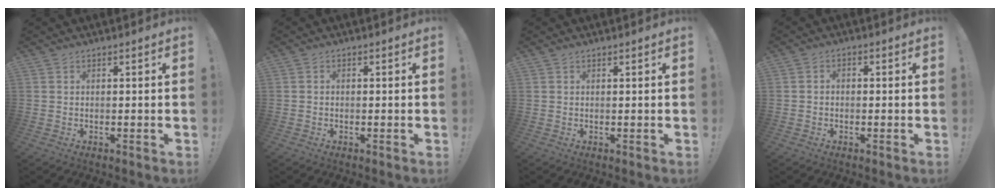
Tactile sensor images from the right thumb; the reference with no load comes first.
{"total": 0.6, "force": [-0.4, 0.4, 0.3], "torque": [-0.004, 0.002, -0.008]}
{"total": 0.0}
{"total": 1.6, "force": [-1.1, 0.9, 0.7], "torque": [-0.010, 0.008, -0.021]}